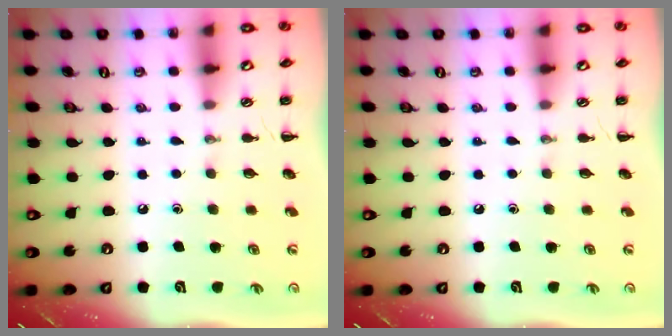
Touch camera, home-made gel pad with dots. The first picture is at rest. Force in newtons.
{"total": 0.0}